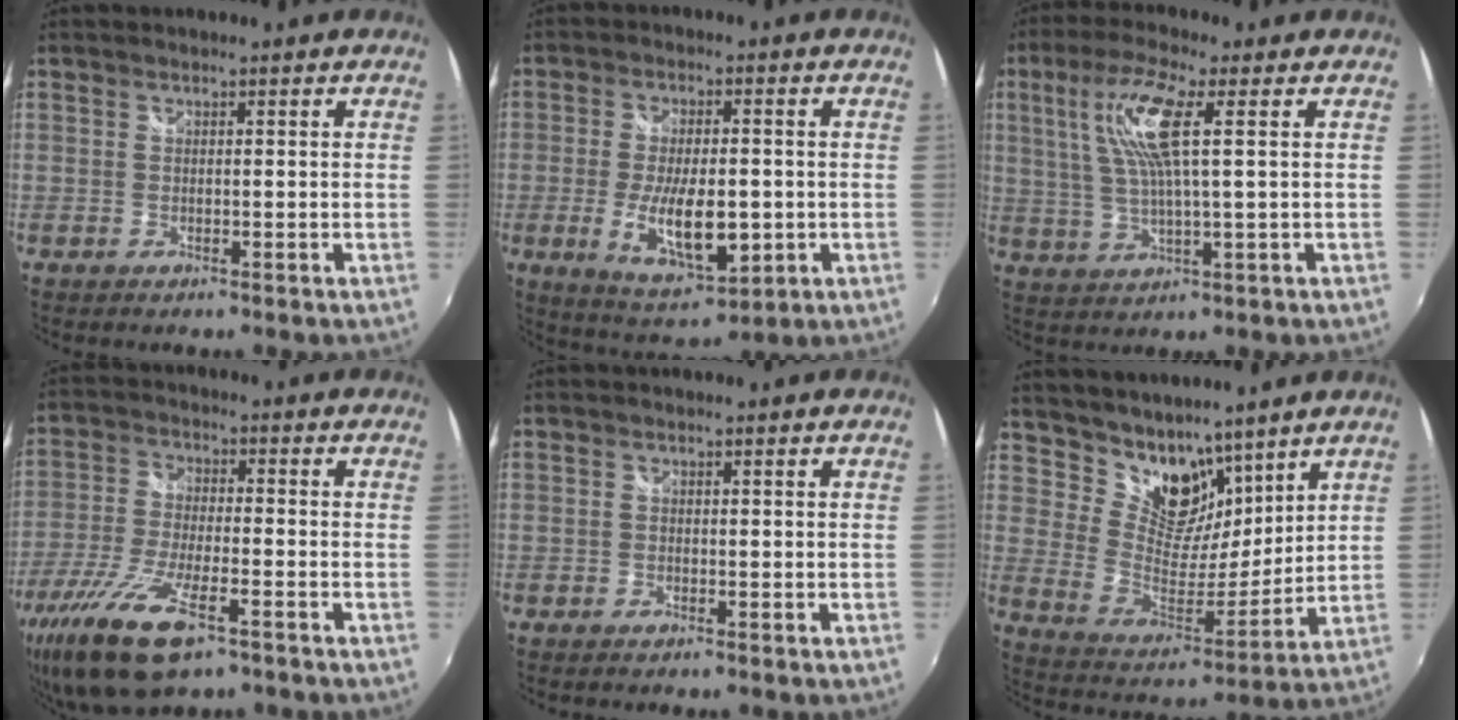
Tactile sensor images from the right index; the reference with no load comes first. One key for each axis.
{"total": 12.9, "fx": -2.6, "fy": 5.2, "fz": 11.5, "tx": -0.221, "ty": -0.022, "tz": -0.034}
{"total": 10.5, "fx": 3.1, "fy": 1.4, "fz": 9.9, "tx": -0.197, "ty": 0.009, "tz": 0.064}
{"total": 15.2, "fx": -9.0, "fy": 5.0, "fz": 11.2, "tx": -0.240, "ty": -0.042, "tz": -0.173}
{"total": 0.7, "fx": -0.6, "fy": 0.4, "fz": 0.1, "tx": -0.005, "ty": -0.003, "tz": -0.013}
{"total": 12.8, "fx": 9.6, "fy": 7.1, "fz": 4.8, "tx": -0.088, "ty": -0.002, "tz": 0.182}